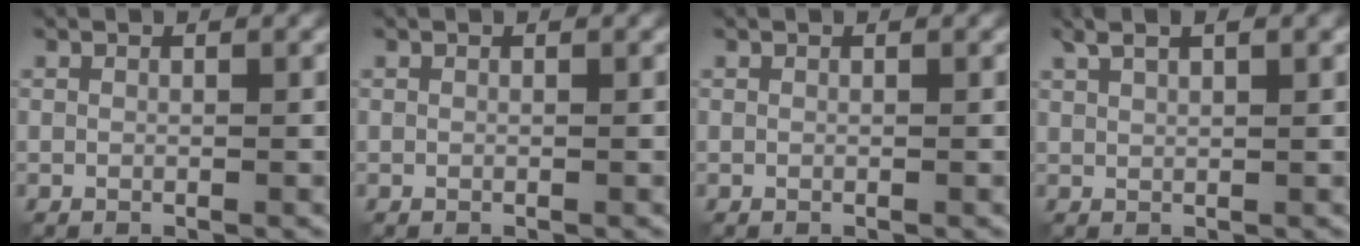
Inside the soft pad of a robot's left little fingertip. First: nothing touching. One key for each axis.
{"total": 0.0}
{"total": 0.0}
{"total": 3.4, "fx": 2.2, "fy": 1.0, "fz": 2.5, "tx": -0.038, "ty": 0.004, "tz": 0.033}